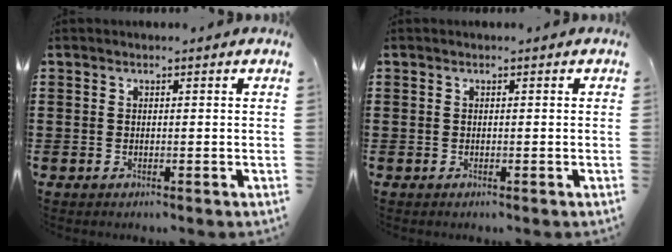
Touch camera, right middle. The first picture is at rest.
{"total": 0.0}